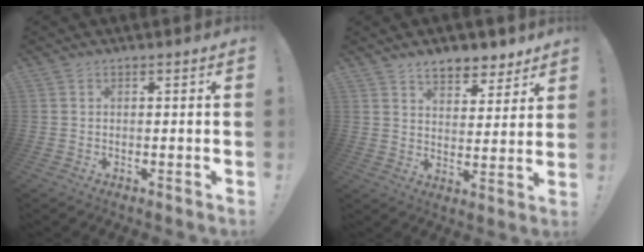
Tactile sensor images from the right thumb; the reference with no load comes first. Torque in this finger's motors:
{"motor_torque": [-0.13, 0.23, 0.39, 0.38, 0.00]}